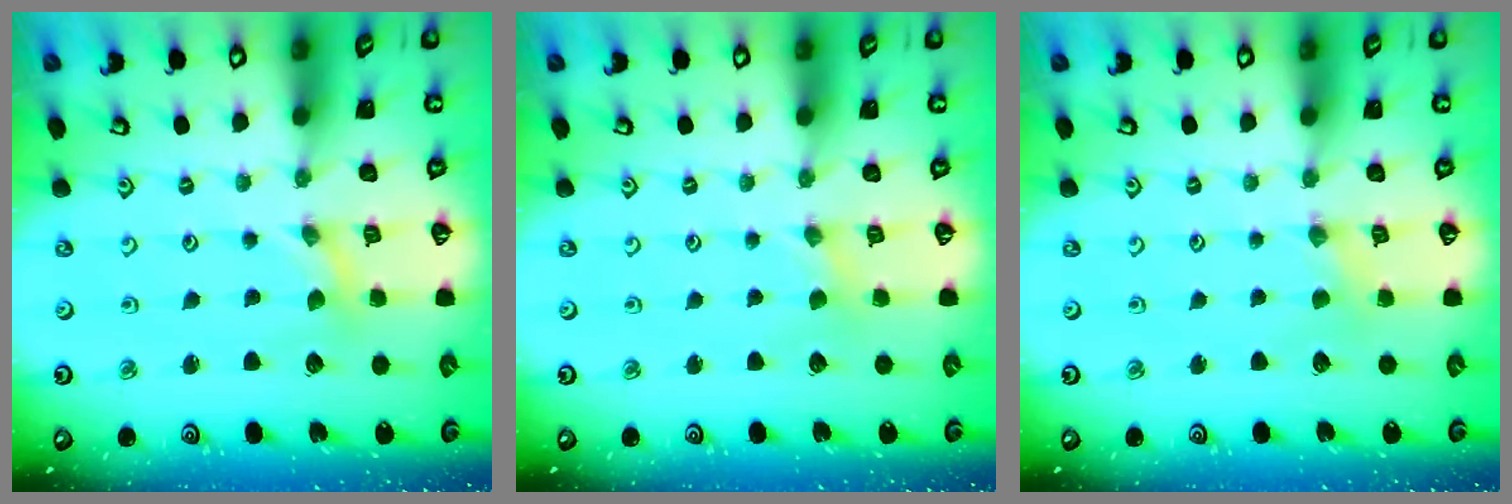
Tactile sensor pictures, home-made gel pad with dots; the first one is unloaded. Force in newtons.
{"total": 0.5, "press": 0.5, "slide": 0.1}
{"total": 1.8, "press": 1.8, "slide": 0.4}